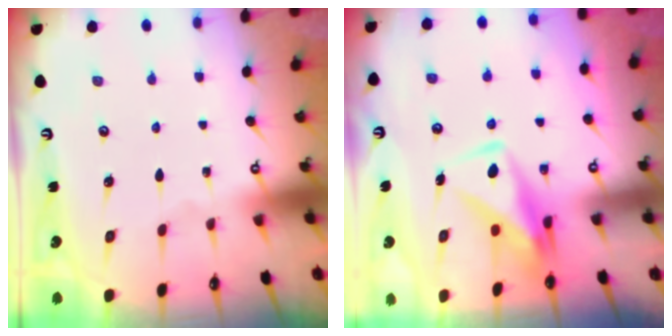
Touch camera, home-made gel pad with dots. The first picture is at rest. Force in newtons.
{"total": 11.4, "press": 11.3, "slide": 0.9}